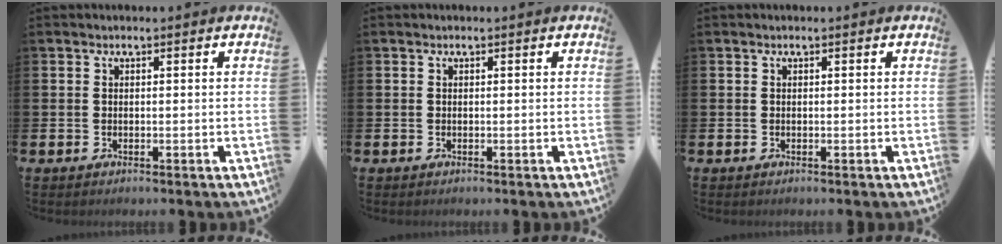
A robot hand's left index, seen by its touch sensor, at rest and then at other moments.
{"total": 0.0}
{"total": 0.0}